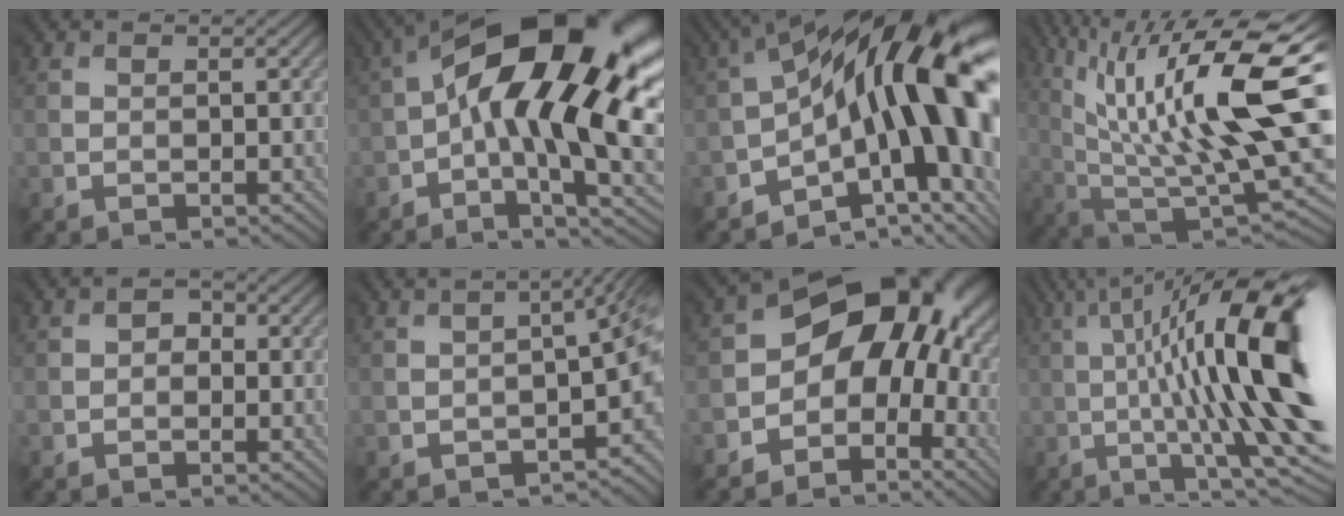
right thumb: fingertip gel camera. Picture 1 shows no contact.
{"total": 19.7, "force": [2.9, 7.5, 18.0], "torque": [-0.302, 0.021, 0.047]}
{"total": 18.1, "force": [0.0, 8.5, 16.0], "torque": [-0.220, 0.001, 0.001]}
{"total": 17.5, "force": [6.1, 4.2, 15.8], "torque": [-0.289, 0.015, 0.130]}
{"total": 1.4, "force": [-0.2, 1.3, 0.5], "torque": [-0.007, -0.003, -0.007]}
{"total": 6.7, "force": [-3.2, 2.0, 5.5], "torque": [-0.070, -0.021, -0.040]}
{"total": 11.5, "force": [-1.7, 8.6, 7.4], "torque": [-0.085, -0.001, -0.037]}
{"total": 18.6, "force": [1.3, 4.5, 18.0], "torque": [-0.255, 0.036, 0.027]}